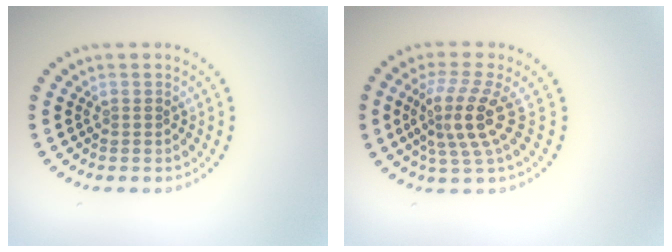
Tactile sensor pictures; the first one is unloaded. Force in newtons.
{"total": 4.1, "press": 3.1, "slide": 2.8}